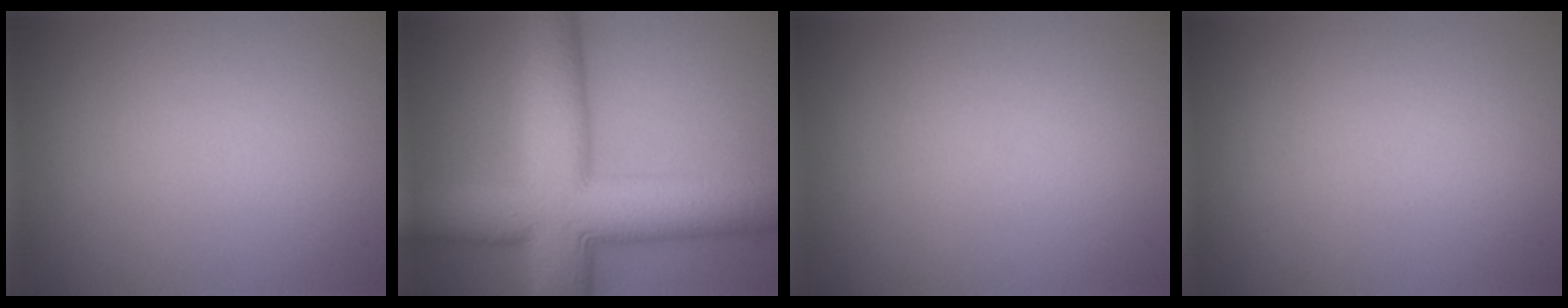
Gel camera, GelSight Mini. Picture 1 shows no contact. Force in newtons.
{"total": 12.8, "press": 12.8, "slide": 0.3}
{"total": 0.0}
{"total": 0.0}